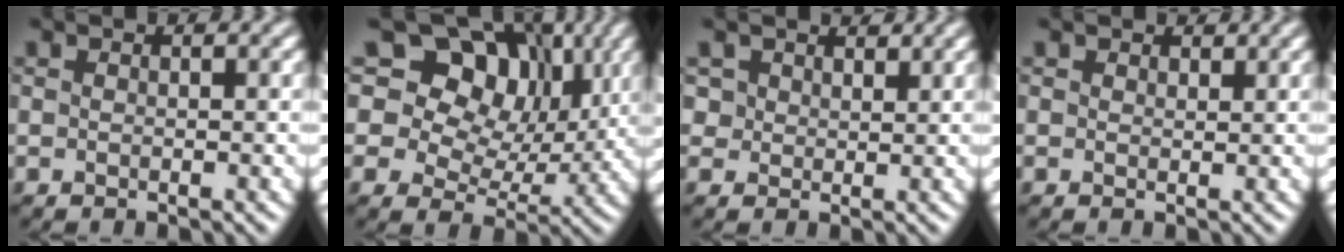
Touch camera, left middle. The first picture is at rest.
{"total": 13.7, "force": [7.1, 9.2, 7.3], "torque": [-0.104, 0.038, 0.094]}
{"total": 2.1, "force": [1.4, 1.5, 0.2], "torque": [-0.010, -0.007, 0.022]}
{"total": 0.9, "force": [0.7, 0.4, -0.3], "torque": [0.005, -0.003, 0.010]}